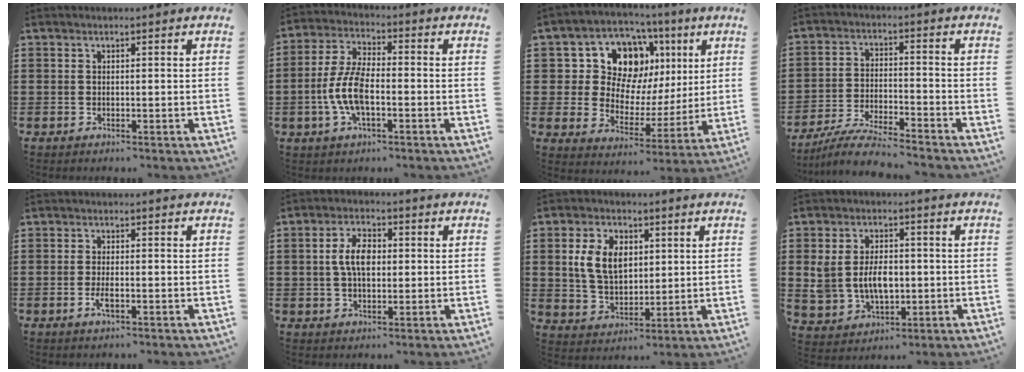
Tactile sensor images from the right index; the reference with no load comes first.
{"total": 8.0, "force": [-1.9, 3.7, 6.8], "torque": [-0.167, -0.006, -0.044]}
{"total": 12.1, "force": [5.3, 8.9, 6.3], "torque": [-0.141, -0.012, 0.102]}
{"total": 5.8, "force": [-5.5, 0.0, 1.8], "torque": [-0.049, -0.006, -0.110]}
{"total": 2.4, "force": [-0.8, 0.7, 2.1], "torque": [-0.045, -0.004, -0.017]}
{"total": 5.6, "force": [0.6, 3.1, 4.7], "torque": [-0.095, 0.014, 0.008]}
{"total": 7.7, "force": [1.9, 5.2, 5.3], "torque": [-0.124, 0.011, 0.029]}
{"total": 7.0, "force": [-0.1, 4.8, 5.0], "torque": [-0.099, 0.003, -0.007]}